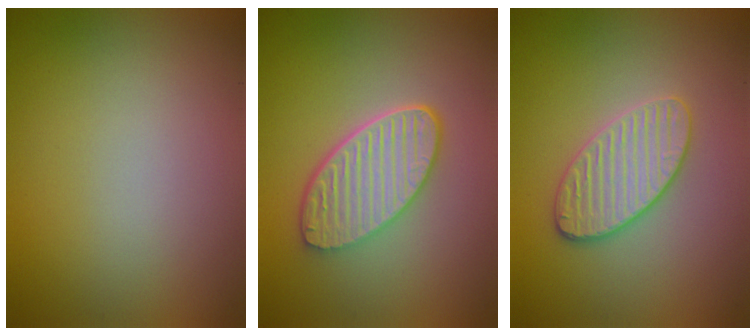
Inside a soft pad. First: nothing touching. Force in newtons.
{"total": 5.7, "press": 4.4, "slide": 3.6}
{"total": 3.7, "press": 3.5, "slide": 1.2}